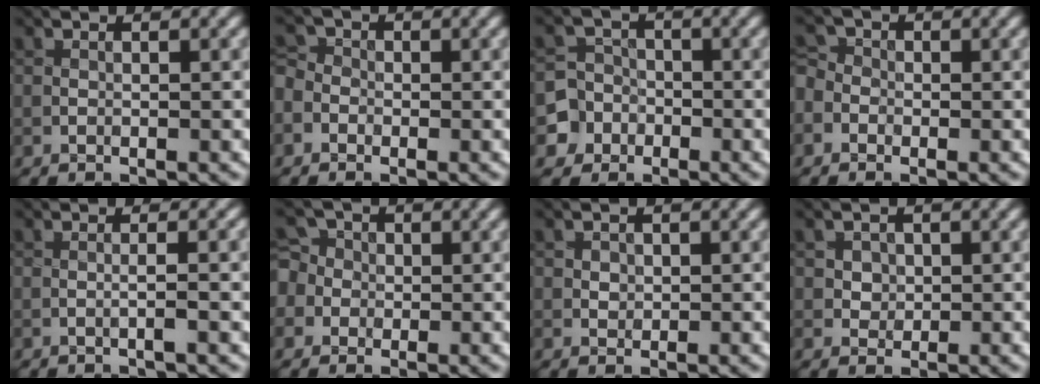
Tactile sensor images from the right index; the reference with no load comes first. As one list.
[{"total": 2.8, "force": [-1.4, 2.2, 0.9], "torque": [-0.007, 0.007, -0.035]}, {"total": 6.0, "force": [-3.1, 5.1, 0.4], "torque": [0.006, -0.006, -0.078]}, {"total": 2.9, "force": [-1.3, 2.4, 1.0], "torque": [-0.008, 0.009, -0.034]}, {"total": 1.5, "force": [-0.2, 0.0, 1.5], "torque": [-0.019, 0.005, -0.009]}, {"total": 6.3, "force": [-0.4, 5.8, 2.3], "torque": [-0.042, 0.026, -0.050]}, {"total": 1.0, "force": [0.0, 1.0, 0.3], "torque": [0.003, -0.001, 0.000]}, {"total": 1.7, "force": [0.3, 1.6, 0.5], "torque": [0.004, -0.001, 0.014]}]